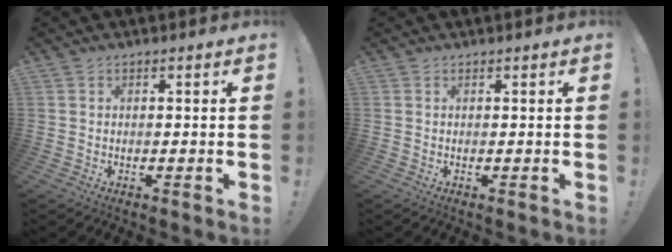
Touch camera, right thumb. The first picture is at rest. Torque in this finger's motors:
{"motor_torque": [-0.30, 0.17, -0.16, 0.10, 0.05]}